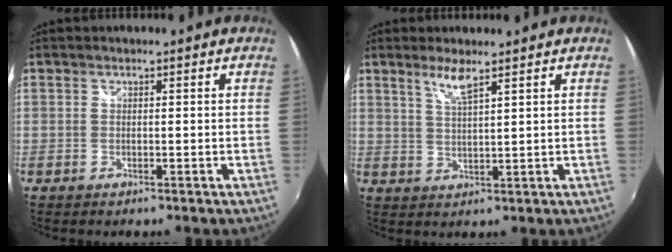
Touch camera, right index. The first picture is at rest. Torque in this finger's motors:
{"motor_torque": [0.20, 0.08, 0.11, 0.05]}